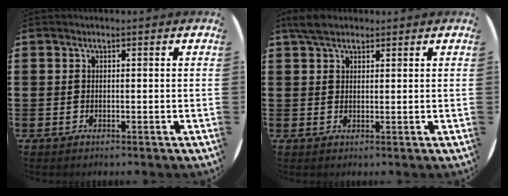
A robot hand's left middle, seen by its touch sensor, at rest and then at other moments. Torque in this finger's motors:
{"motor_torque": [0.71, -0.70, 0.05, 0.07]}